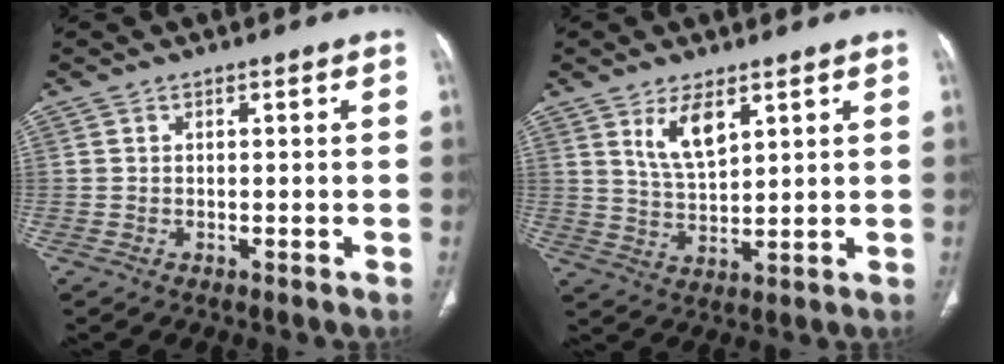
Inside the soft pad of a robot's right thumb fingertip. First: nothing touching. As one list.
[{"total": 6.8, "force": [3.7, 2.7, 5.1], "torque": [-0.089, -0.027, 0.079]}]